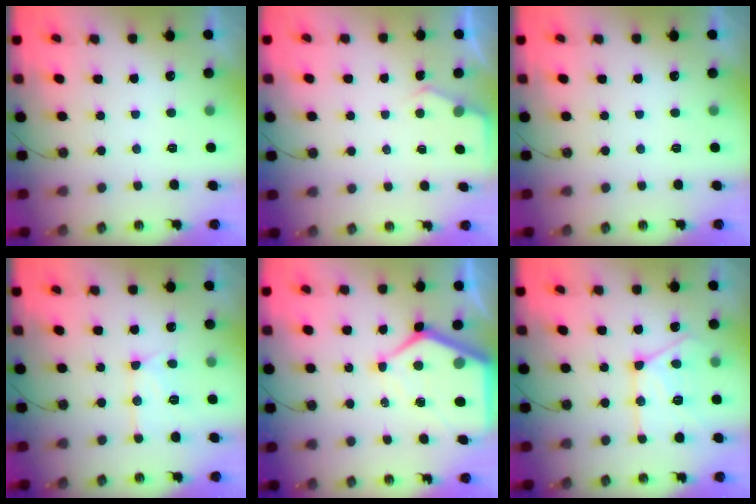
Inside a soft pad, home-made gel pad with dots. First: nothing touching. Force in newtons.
{"total": 3.7, "press": 3.7, "slide": 0.5}
{"total": 0.0}
{"total": 12.0, "press": 12.0, "slide": 0.6}
{"total": 12.6, "press": 12.5, "slide": 0.9}
{"total": 16.1, "press": 16.1, "slide": 1.4}